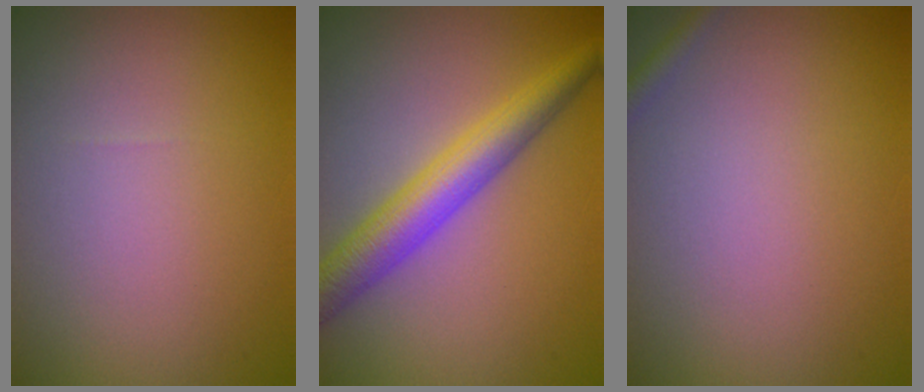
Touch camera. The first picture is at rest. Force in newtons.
{"total": 5.3, "press": 5.3, "slide": 0.1}
{"total": 1.0, "press": 1.0, "slide": 0.0}